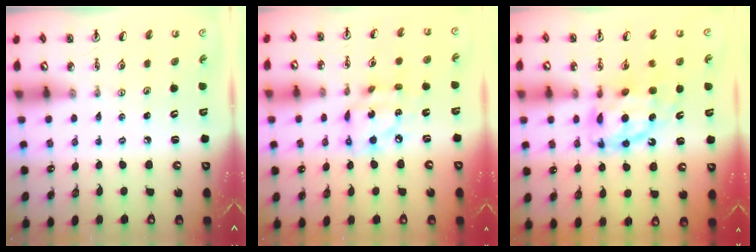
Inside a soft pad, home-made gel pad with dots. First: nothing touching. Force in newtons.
{"total": 12.8, "press": 12.7, "slide": 0.8}
{"total": 12.3, "press": 12.3, "slide": 1.1}